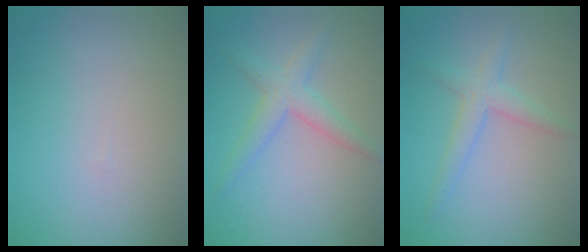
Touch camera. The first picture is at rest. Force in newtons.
{"total": 2.9, "press": 2.9, "slide": 0.1}
{"total": 2.4, "press": 2.4, "slide": 0.1}